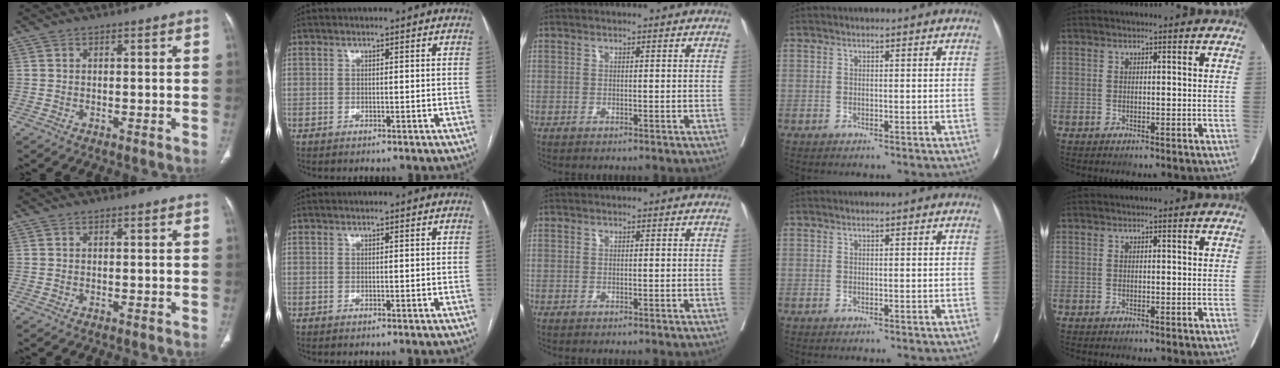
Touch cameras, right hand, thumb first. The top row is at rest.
{}